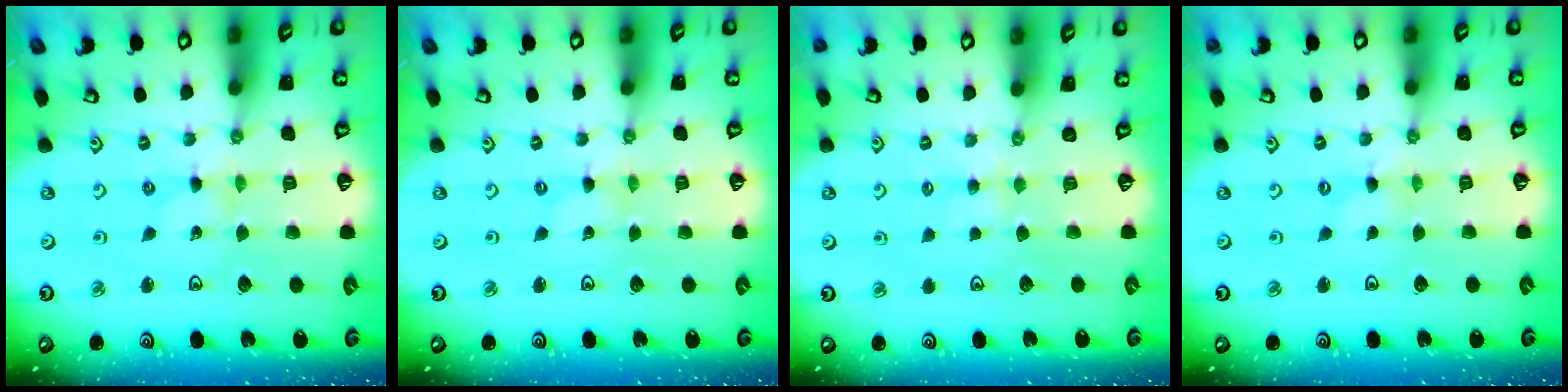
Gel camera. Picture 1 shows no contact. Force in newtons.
{"total": 0.0}
{"total": 3.0, "press": 3.0, "slide": 0.5}
{"total": 0.0}